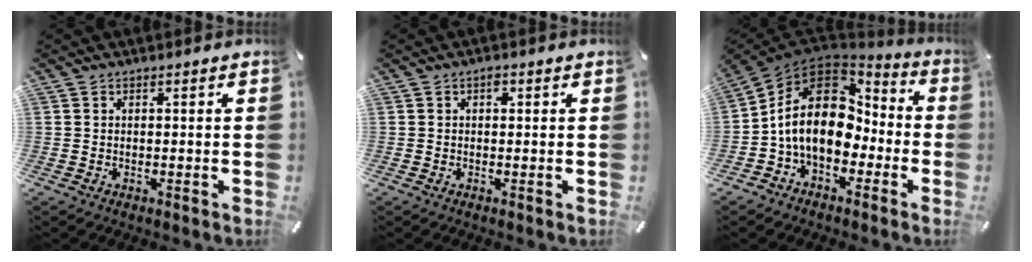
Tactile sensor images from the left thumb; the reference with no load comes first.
{"total": 1.1, "force": [0.3, 0.7, 0.8], "torque": [-0.007, 0.002, 0.002]}
{"total": 16.7, "force": [0.1, 12.5, 11.0], "torque": [-0.209, 0.007, 0.000]}